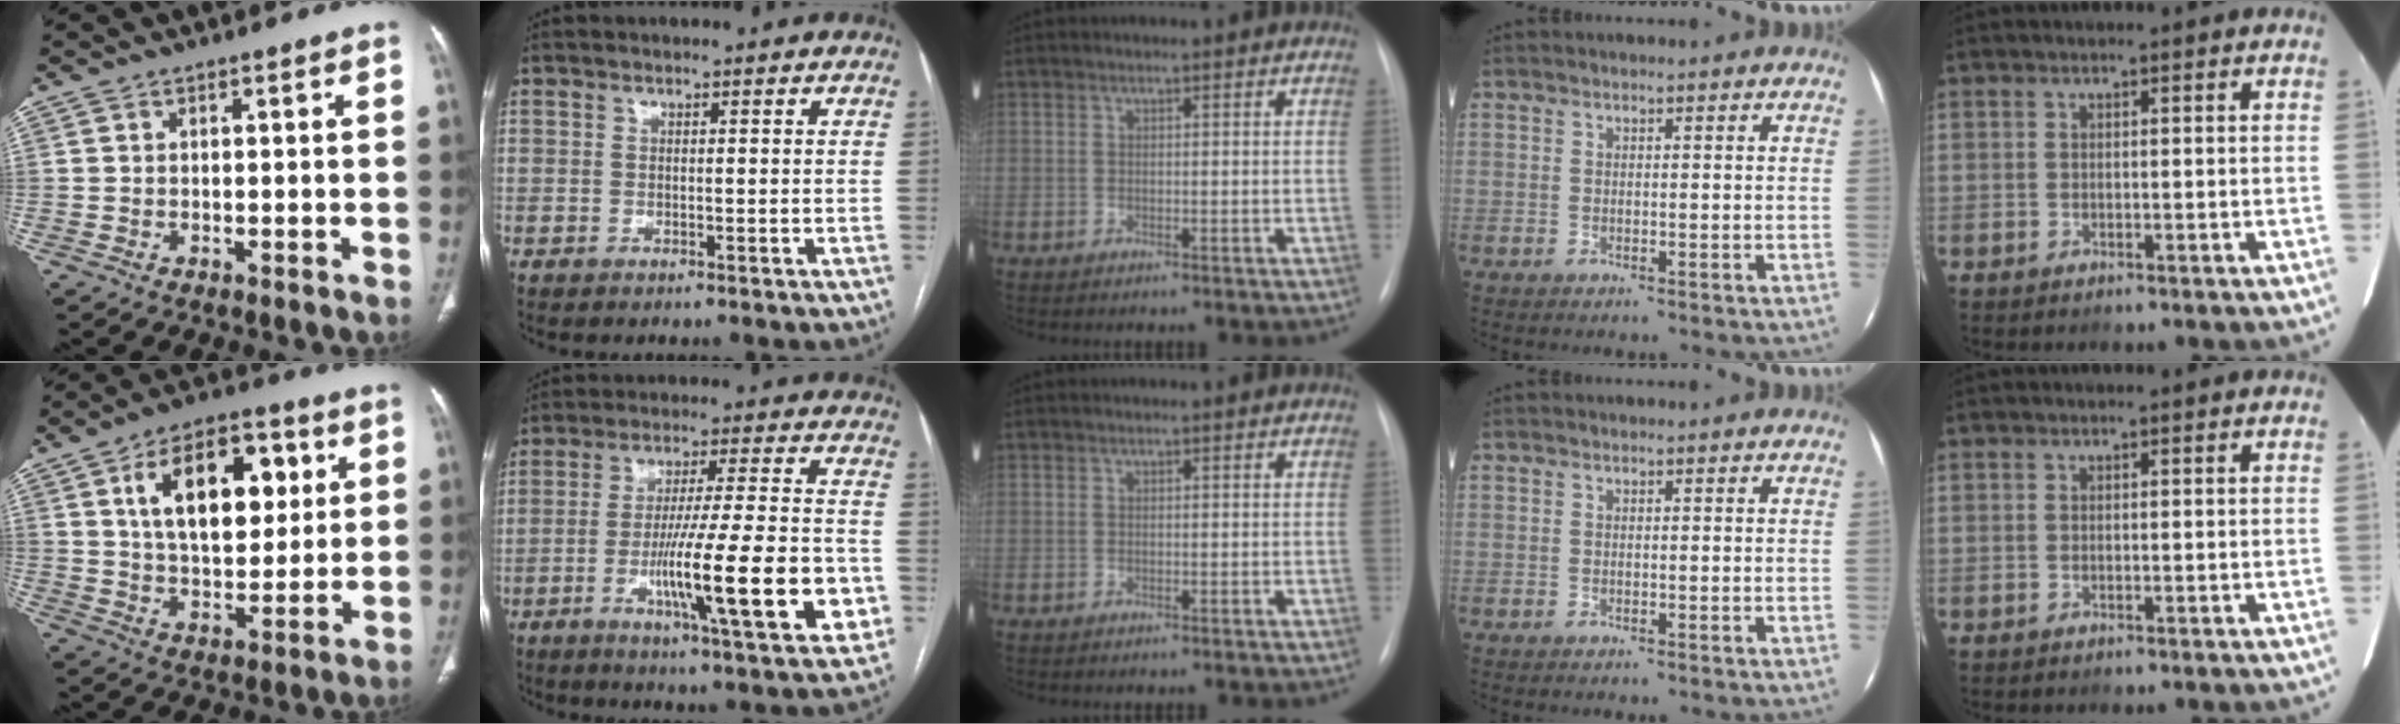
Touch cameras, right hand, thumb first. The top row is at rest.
{"thumb": {"total": 18.1, "force": [5.3, 10.2, 14.0], "torque": [-0.183, -0.004, 0.089]}, "index": {"total": 19.4, "force": [-5.7, 1.5, 18.5], "torque": [-0.264, -0.010, -0.084]}}